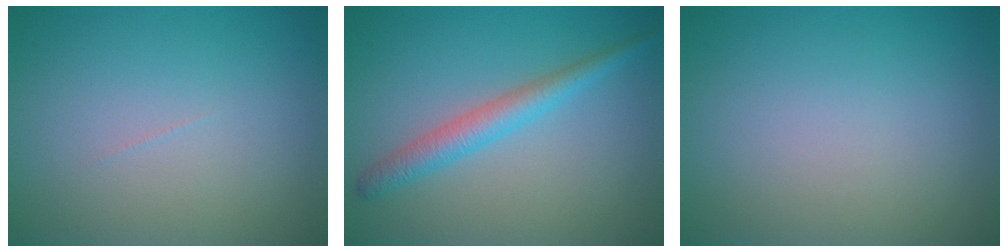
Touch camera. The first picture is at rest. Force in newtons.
{"total": 2.9, "press": 2.9, "slide": 0.0}
{"total": 0.0}